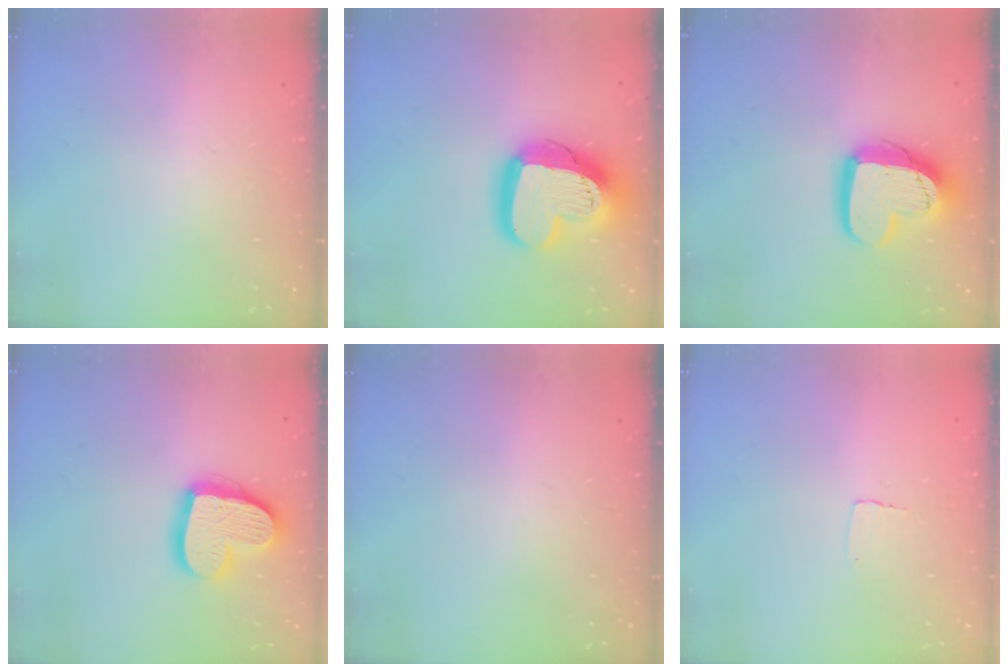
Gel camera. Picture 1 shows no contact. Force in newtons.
{"total": 21.6, "press": 21.5, "slide": 1.9}
{"total": 16.0, "press": 15.9, "slide": 1.5}
{"total": 17.9, "press": 17.9, "slide": 1.4}
{"total": 0.0}
{"total": 2.3, "press": 2.3, "slide": 0.1}